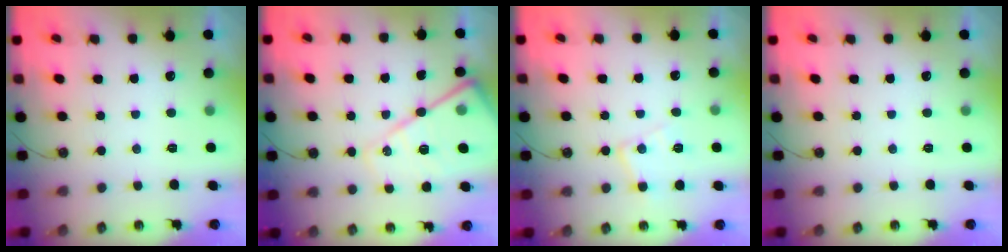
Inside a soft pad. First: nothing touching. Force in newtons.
{"total": 17.0, "press": 17.0, "slide": 1.6}
{"total": 9.1, "press": 9.0, "slide": 0.6}
{"total": 0.0}